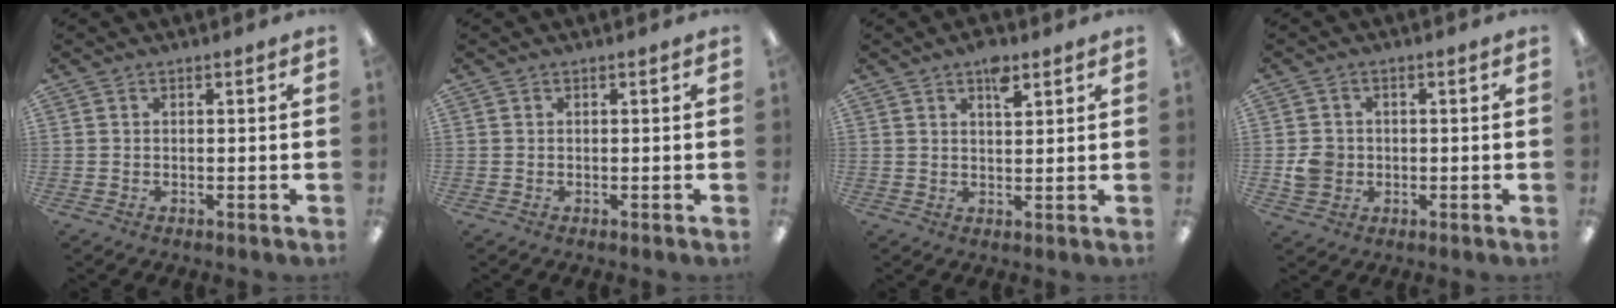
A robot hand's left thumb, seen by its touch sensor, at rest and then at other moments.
{"total": 0.0}
{"total": 4.8, "force": [3.1, 2.1, 3.1], "torque": [-0.036, -0.012, 0.048]}
{"total": 4.8, "force": [-0.5, 4.4, 1.8], "torque": [-0.034, 0.005, -0.010]}